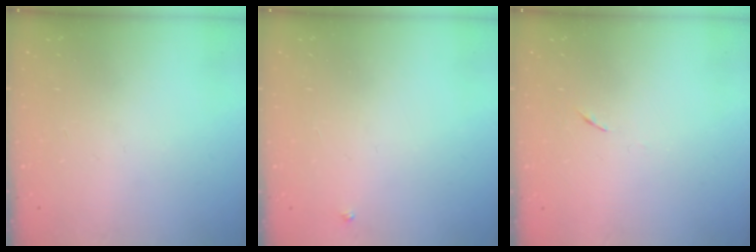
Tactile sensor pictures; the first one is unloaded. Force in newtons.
{"total": 2.7, "press": 2.7, "slide": 0.3}
{"total": 3.2, "press": 3.1, "slide": 0.4}